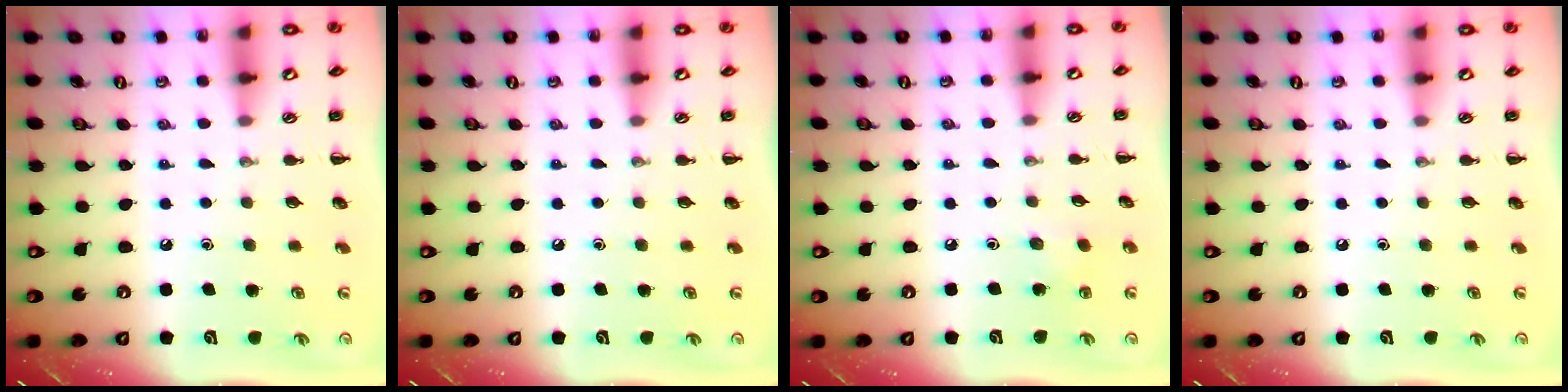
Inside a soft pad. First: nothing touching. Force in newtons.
{"total": 0.0}
{"total": 3.0, "press": 2.8, "slide": 1.0}
{"total": 0.0}